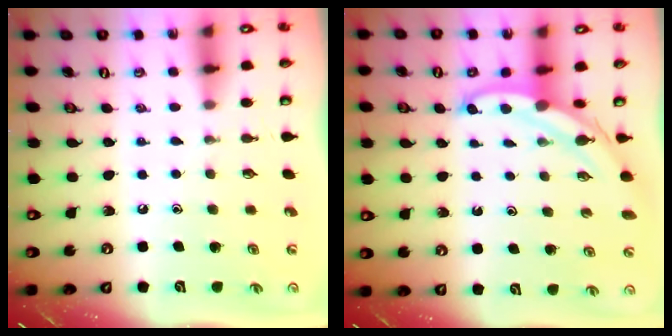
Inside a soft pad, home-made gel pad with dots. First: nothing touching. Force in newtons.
{"total": 5.5, "press": 5.5, "slide": 0.5}